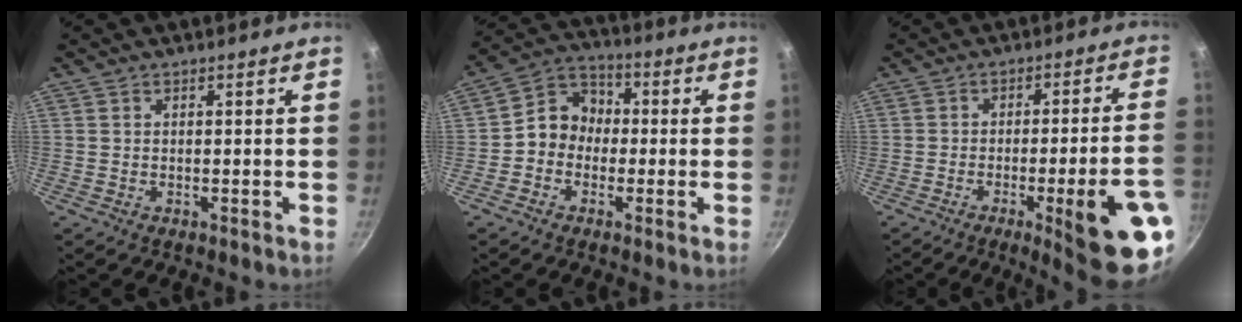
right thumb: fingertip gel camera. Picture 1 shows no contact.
{"total": 8.3, "force": [-1.0, 7.2, 3.9], "torque": [-0.028, 0.032, -0.039]}
{"total": 17.1, "force": [-6.5, 2.8, 15.6], "torque": [-0.184, 0.030, -0.080]}